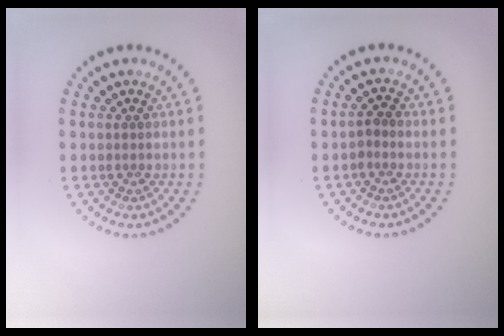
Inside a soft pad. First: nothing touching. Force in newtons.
{"total": 1.1, "press": 1.0, "slide": 0.5}